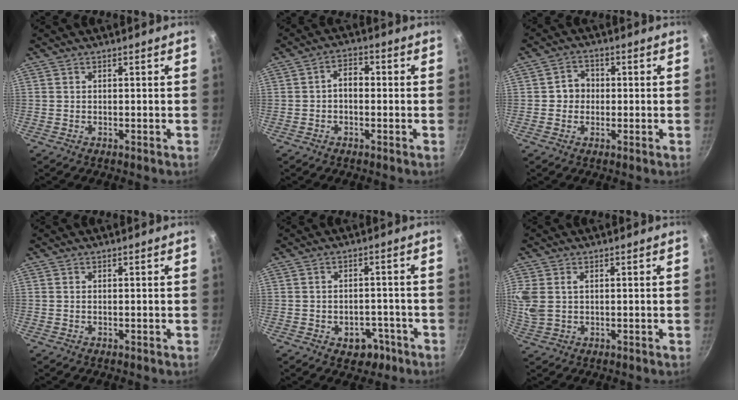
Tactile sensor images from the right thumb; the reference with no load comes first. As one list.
[{"total": 3.9, "force": [-0.4, 2.5, 2.9], "torque": [-0.036, 0.019, -0.015]}, {"total": 4.2, "force": [-0.1, 3.8, 1.8], "torque": [-0.007, 0.011, -0.009]}, {"total": 0.0}, {"total": 5.4, "force": [-2.7, 3.9, 2.6], "torque": [-0.012, 0.028, -0.030]}, {"total": 6.8, "force": [1.1, 4.7, 4.9], "torque": [-0.132, 0.011, 0.031]}]